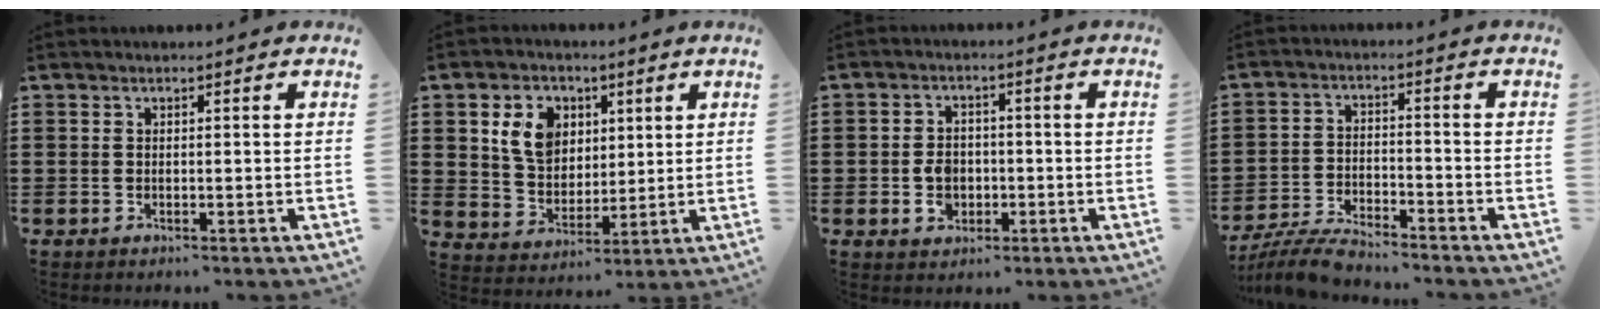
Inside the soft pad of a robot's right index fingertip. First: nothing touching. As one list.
[{"total": 7.7, "force": [2.8, 6.1, 3.8], "torque": [-0.084, 0.015, 0.050]}, {"total": 4.4, "force": [-1.1, 3.3, 2.7], "torque": [-0.070, 0.000, -0.024]}, {"total": 5.7, "force": [-5.5, 0.3, 1.5], "torque": [-0.043, -0.004, -0.110]}]